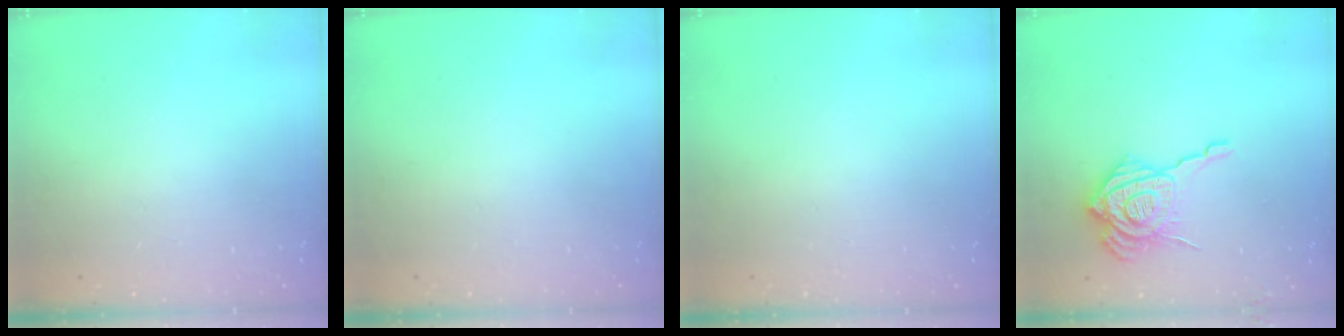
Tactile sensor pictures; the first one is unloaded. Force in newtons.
{"total": 0.0}
{"total": 0.0}
{"total": 16.0, "press": 15.9, "slide": 2.0}